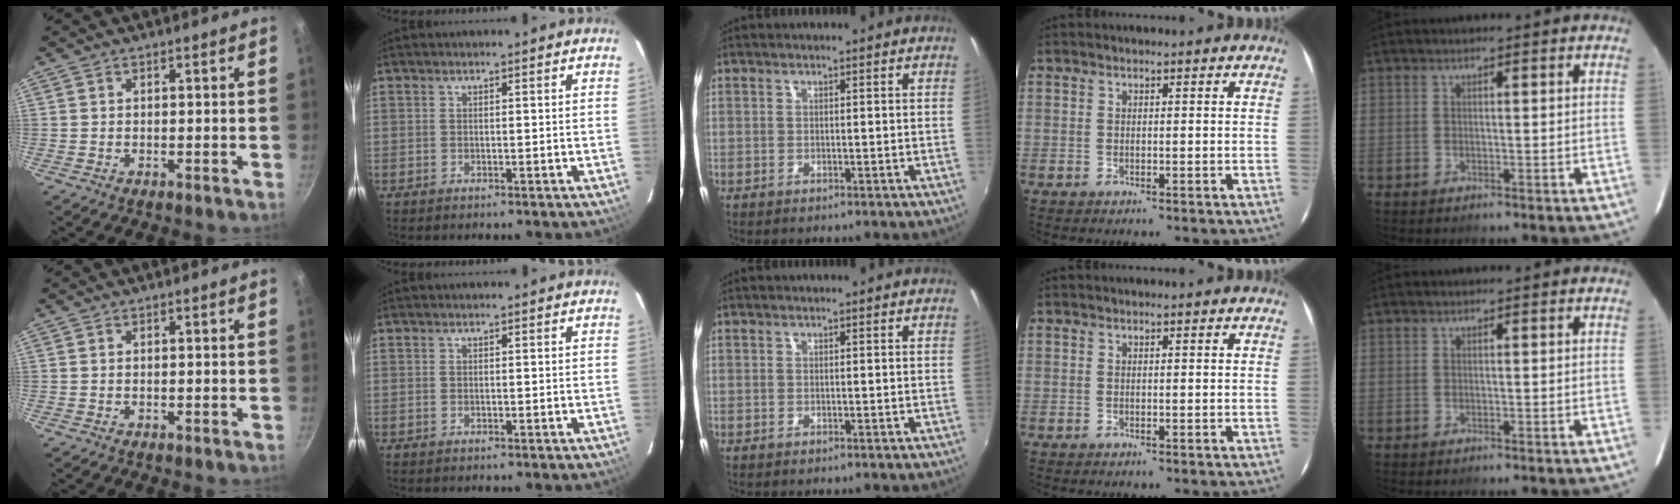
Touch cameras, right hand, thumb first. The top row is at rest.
{}